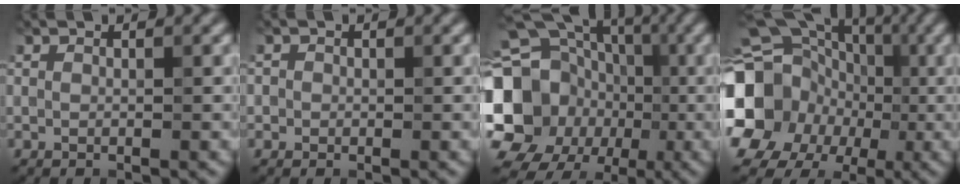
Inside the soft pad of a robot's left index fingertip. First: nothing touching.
{"total": 0.9, "force": [0.1, 0.8, 0.1], "torque": [0.006, -0.005, -0.003]}
{"total": 18.7, "force": [-2.3, 16.5, 8.6], "torque": [-0.179, -0.006, -0.066]}
{"total": 18.2, "force": [-2.3, 16.4, 7.6], "torque": [-0.163, -0.003, -0.068]}